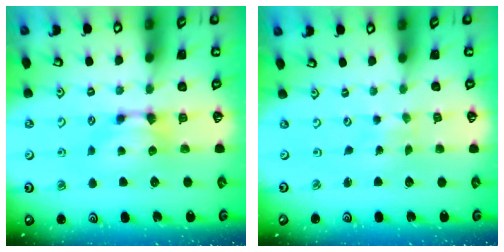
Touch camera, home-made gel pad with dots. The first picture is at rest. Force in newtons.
{"total": 4.6, "press": 4.6, "slide": 0.3}